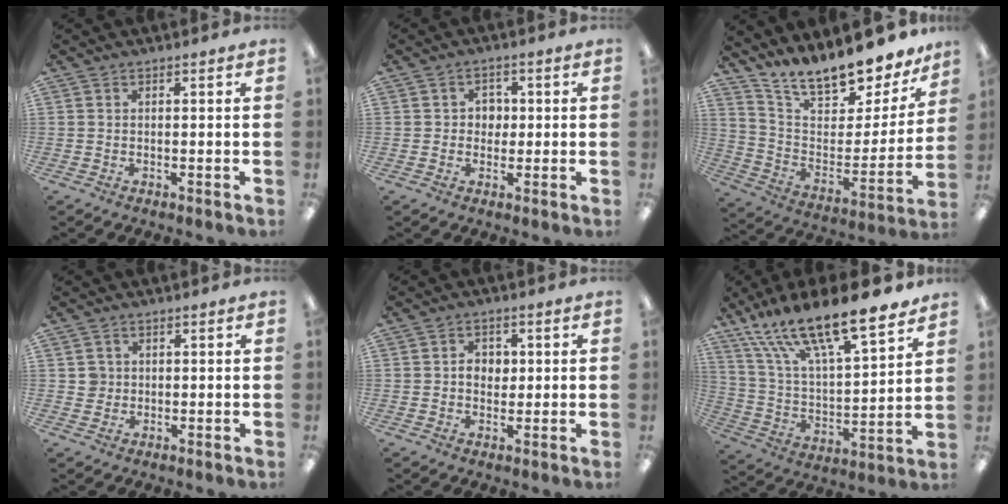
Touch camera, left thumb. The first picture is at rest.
{"total": 3.5, "force": [0.1, 3.3, 1.2], "torque": [-0.016, 0.005, -0.007]}
{"total": 15.4, "force": [13.9, 4.2, 5.3], "torque": [-0.100, -0.115, 0.241]}
{"total": 2.8, "force": [0.5, 2.8, 0.2], "torque": [-0.002, 0.003, 0.005]}
{"total": 4.0, "force": [0.3, 3.4, 2.1], "torque": [-0.029, 0.004, -0.001]}
{"total": 21.3, "force": [16.7, 5.6, 12.0], "torque": [-0.214, -0.107, 0.287]}